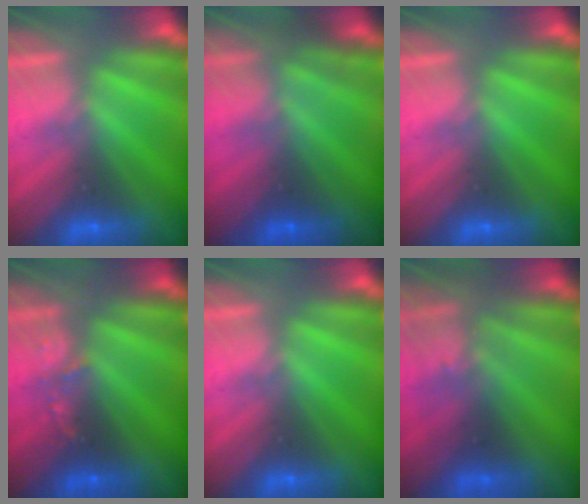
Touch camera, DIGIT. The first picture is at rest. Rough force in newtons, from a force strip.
{"total": 4.7}
{"total": 0.0}
{"total": 2.5}
{"total": 0.0}
{"total": 2.9}